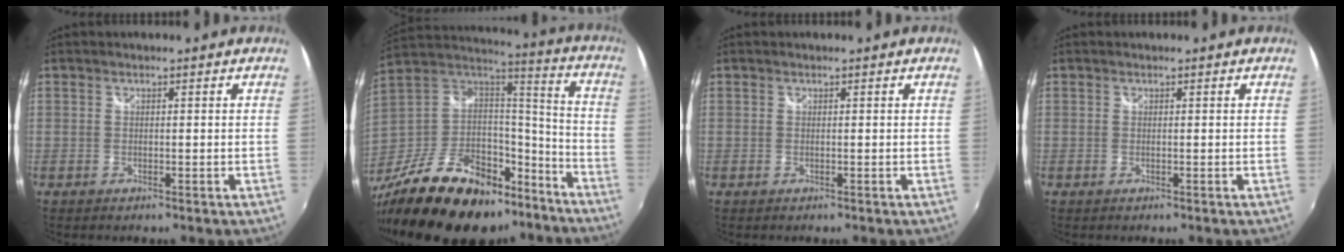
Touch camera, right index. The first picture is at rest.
{"total": 33.3, "force": [-22.0, 17.2, 18.0], "torque": [-0.365, 0.021, -0.327]}
{"total": 0.0}
{"total": 0.0}